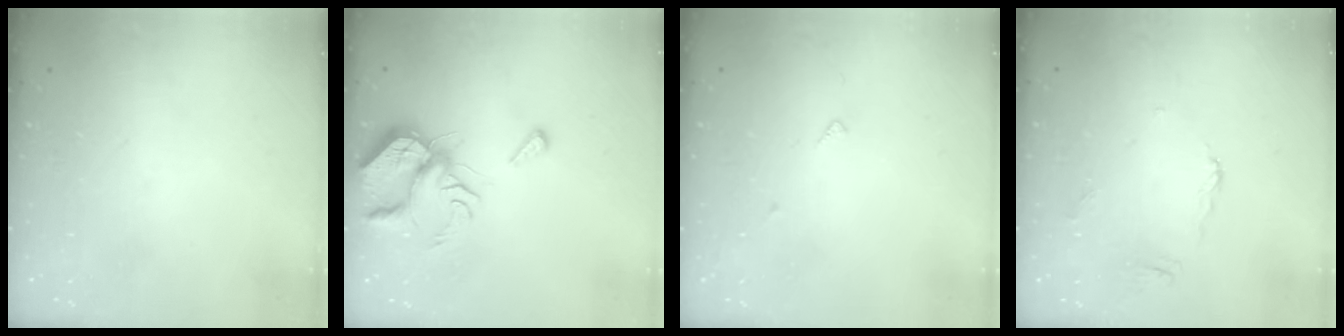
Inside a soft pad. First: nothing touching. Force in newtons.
{"total": 7.7, "press": 7.6, "slide": 0.3}
{"total": 3.7, "press": 3.7, "slide": 0.3}
{"total": 4.9, "press": 4.9, "slide": 0.1}